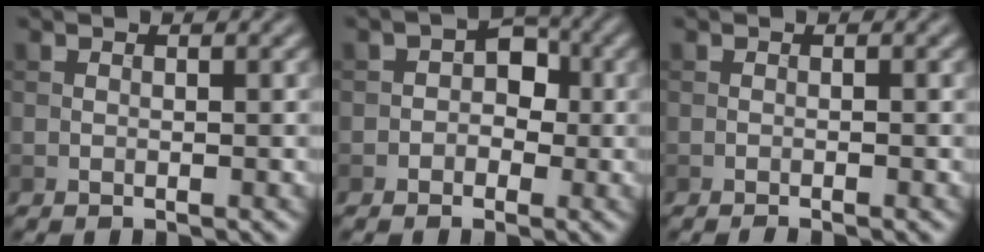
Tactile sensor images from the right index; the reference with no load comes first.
{"total": 2.7, "force": [-0.4, 2.2, 1.5], "torque": [0.000, 0.006, -0.017]}
{"total": 0.7, "force": [-0.5, 0.1, 0.4], "torque": [-0.005, 0.000, -0.010]}